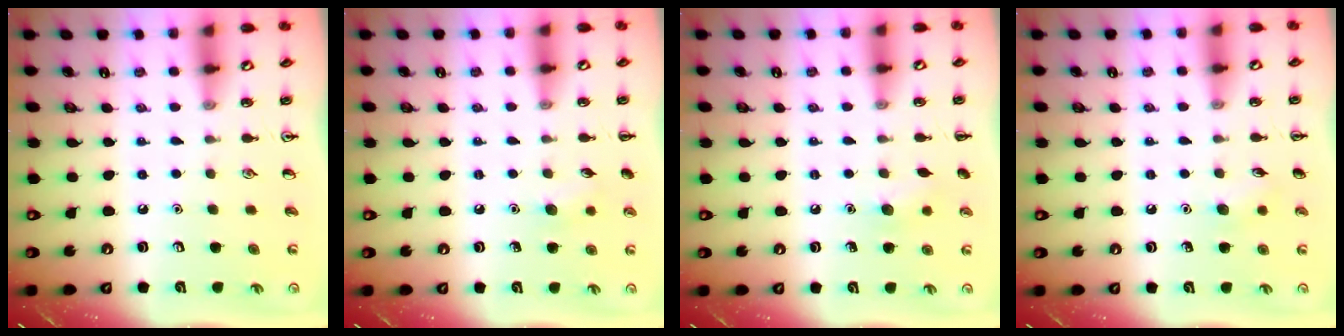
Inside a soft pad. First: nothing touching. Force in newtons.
{"total": 5.7, "press": 5.5, "slide": 1.3}
{"total": 6.7, "press": 6.5, "slide": 1.7}
{"total": 6.3, "press": 6.1, "slide": 1.6}